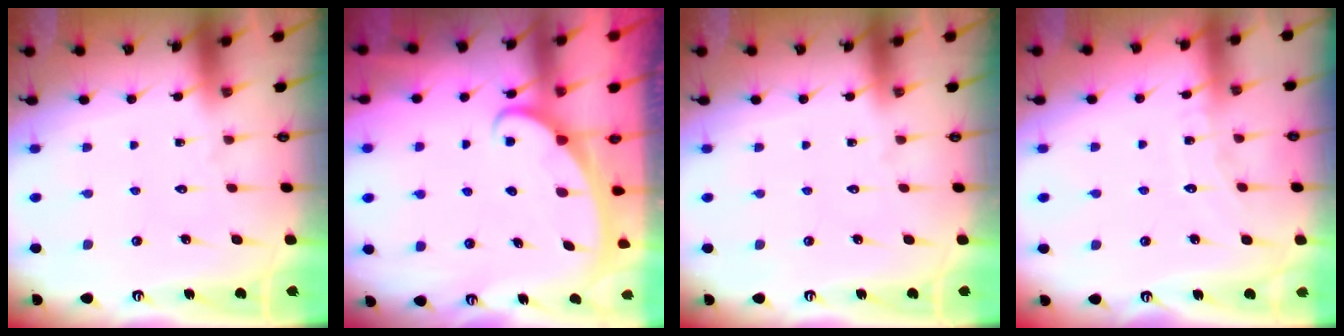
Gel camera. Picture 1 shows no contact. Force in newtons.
{"total": 2.6, "press": 2.6, "slide": 0.3}
{"total": 0.0}
{"total": 5.1, "press": 5.0, "slide": 0.7}